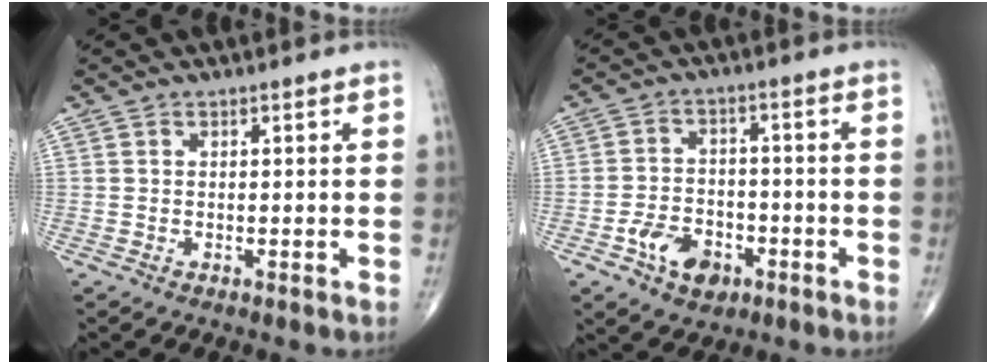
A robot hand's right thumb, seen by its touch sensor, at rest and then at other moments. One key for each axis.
{"total": 8.1, "fx": -3.9, "fy": 5.3, "fz": 4.6, "tx": -0.055, "ty": 0.024, "tz": -0.064}